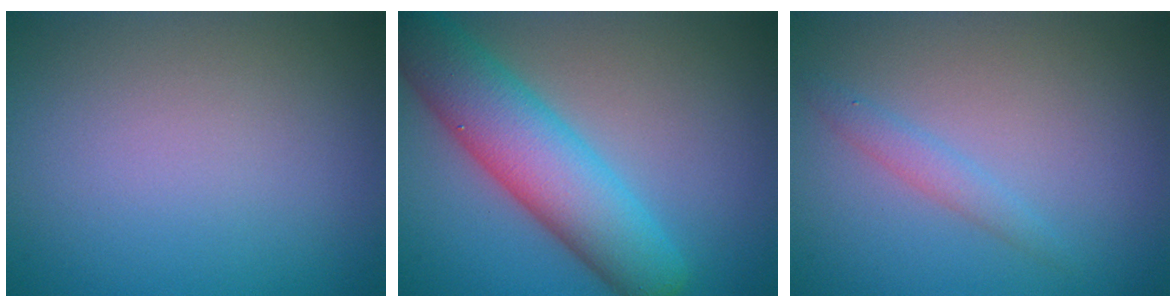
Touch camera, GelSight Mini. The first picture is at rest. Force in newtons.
{"total": 8.1, "press": 8.1, "slide": 0.5}
{"total": 1.4, "press": 1.4, "slide": 0.1}